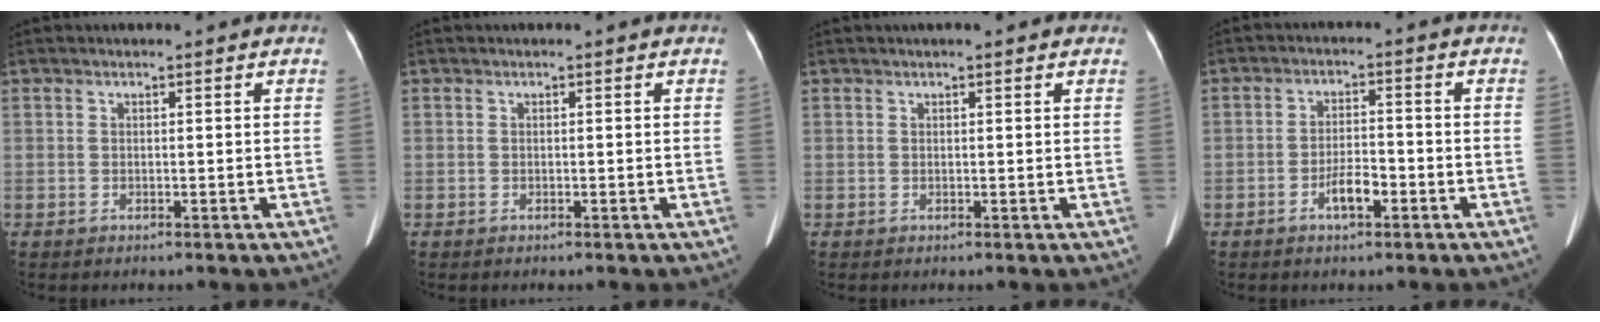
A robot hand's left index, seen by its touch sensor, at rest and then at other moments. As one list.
[{"total": 0.0}, {"total": 1.8, "force": [1.2, 0.3, 1.2], "torque": [-0.014, 0.013, 0.012]}, {"total": 4.0, "force": [-2.0, 1.2, 3.2], "torque": [-0.061, 0.004, -0.037]}]